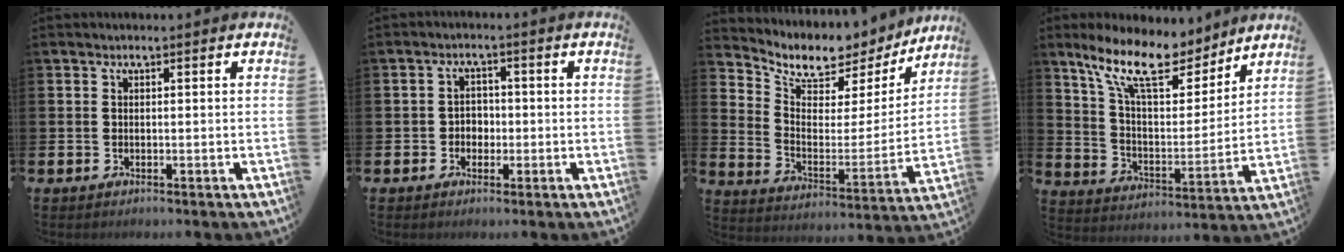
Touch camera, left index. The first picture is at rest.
{"total": 2.4, "force": [-0.6, 2.2, 0.9], "torque": [-0.014, 0.004, -0.017]}
{"total": 7.6, "force": [6.5, 3.5, 1.8], "torque": [-0.074, -0.048, 0.111]}
{"total": 13.4, "force": [10.7, 4.5, 6.7], "torque": [-0.160, -0.055, 0.190]}